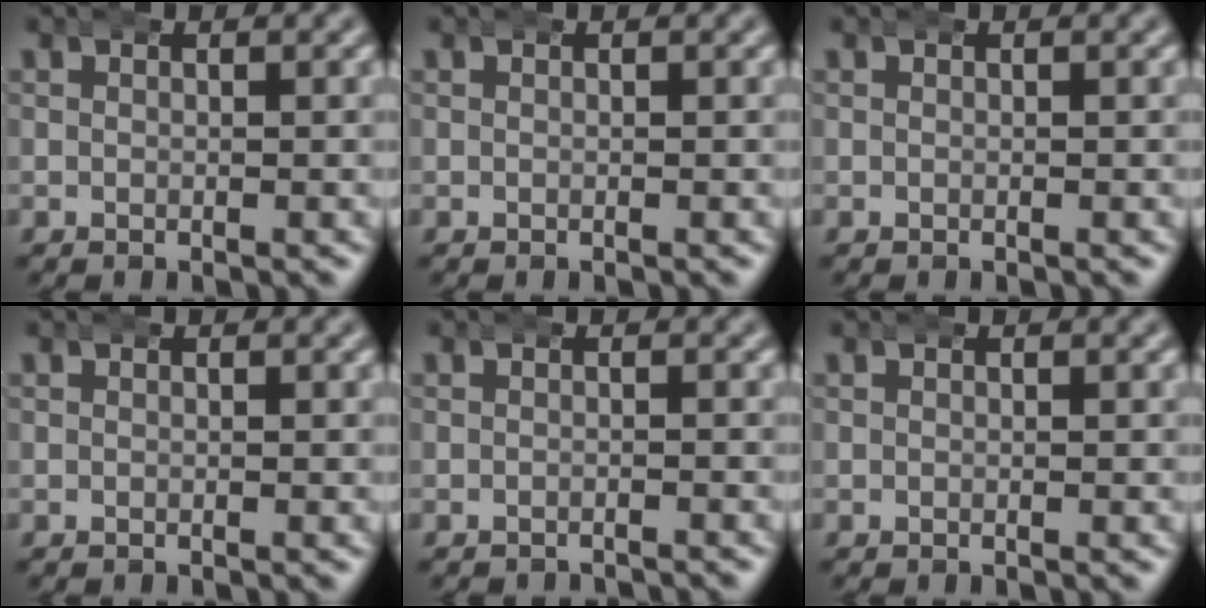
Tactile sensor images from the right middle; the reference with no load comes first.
{"total": 0.0}
{"total": 0.0}
{"total": 0.0}
{"total": 1.6, "force": [-1.5, 0.0, -0.1], "torque": [0.001, -0.006, -0.022]}
{"total": 0.0}